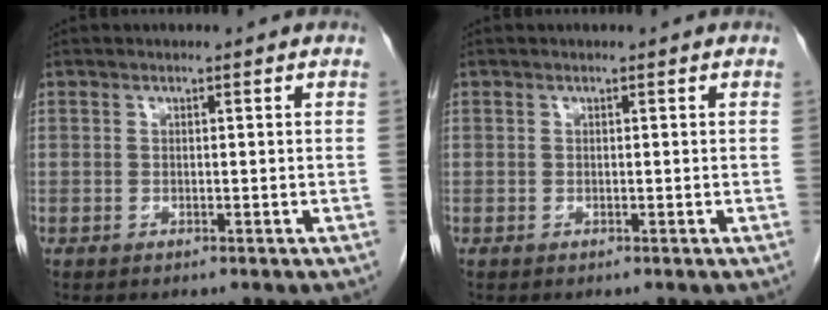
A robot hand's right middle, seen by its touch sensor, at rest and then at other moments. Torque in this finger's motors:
{"motor_torque": [-0.06, -0.06, -0.02, -0.01]}